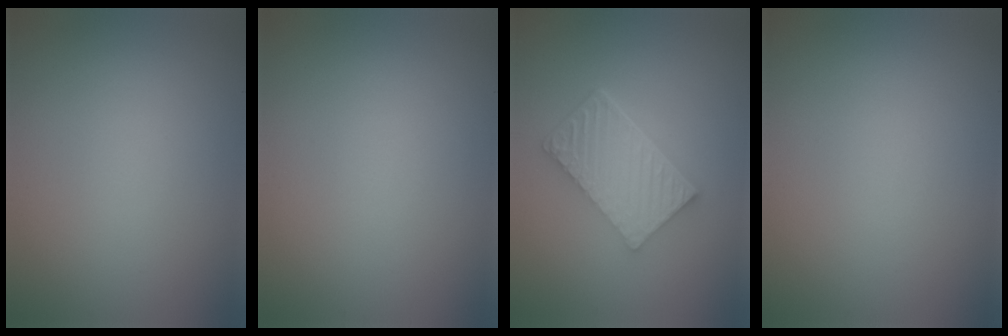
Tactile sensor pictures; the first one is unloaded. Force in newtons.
{"total": 0.0}
{"total": 6.1, "press": 4.4, "slide": 4.1}
{"total": 0.0}